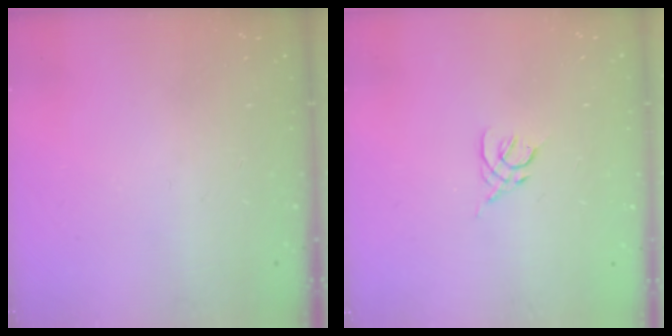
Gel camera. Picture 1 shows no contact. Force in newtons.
{"total": 2.2, "press": 2.1, "slide": 0.6}